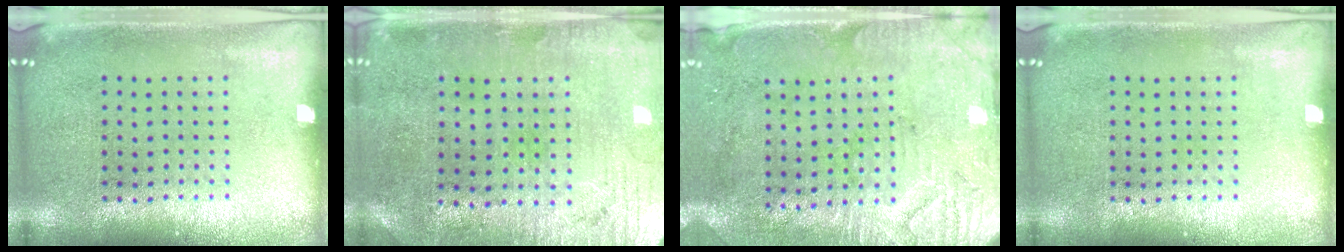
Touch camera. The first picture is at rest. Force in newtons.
{"total": 0.6, "press": 0.4, "slide": 0.5}
{"total": 3.1, "press": 2.5, "slide": 1.7}
{"total": 0.0}